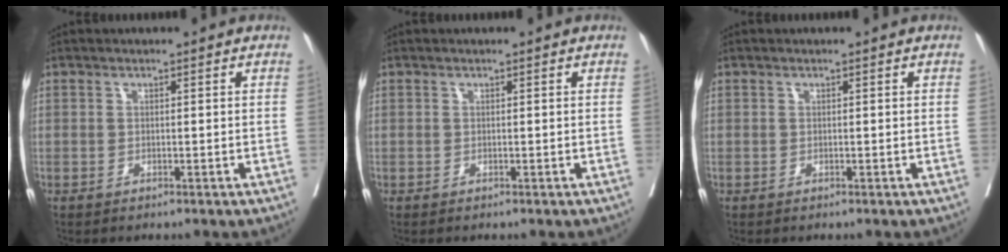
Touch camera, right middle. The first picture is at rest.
{"total": 0.0}
{"total": 0.0}